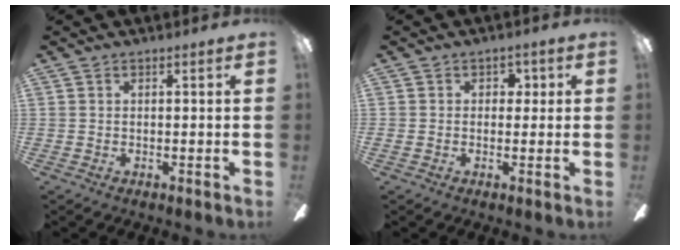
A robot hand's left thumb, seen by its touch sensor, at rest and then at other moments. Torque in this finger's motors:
{"motor_torque": [0.17, 0.07, -0.04, 0.26, 0.02]}